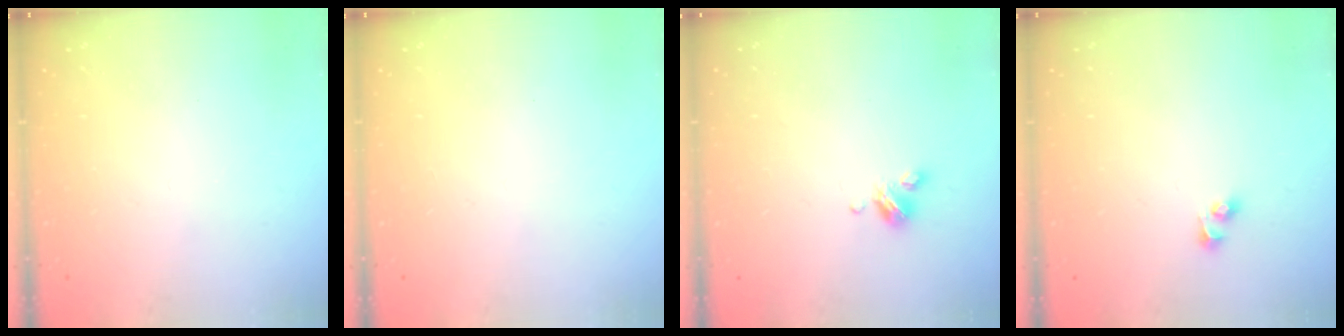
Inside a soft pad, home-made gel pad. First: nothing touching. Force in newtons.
{"total": 0.0}
{"total": 4.0, "press": 4.0, "slide": 0.3}
{"total": 2.7, "press": 2.5, "slide": 1.2}